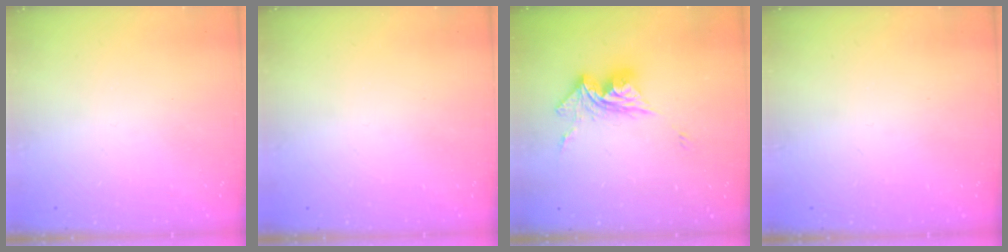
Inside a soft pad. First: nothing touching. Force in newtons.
{"total": 0.0}
{"total": 12.0, "press": 11.9, "slide": 1.5}
{"total": 0.0}